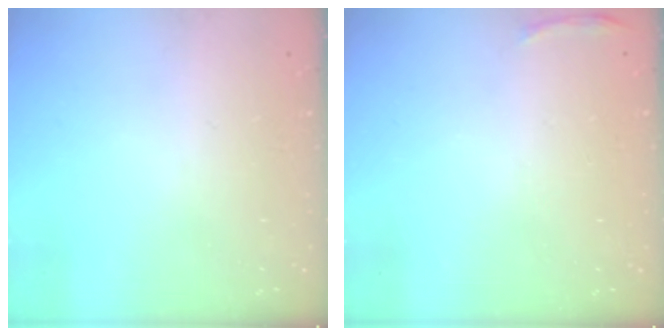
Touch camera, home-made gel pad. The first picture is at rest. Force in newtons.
{"total": 4.0, "press": 3.7, "slide": 1.6}